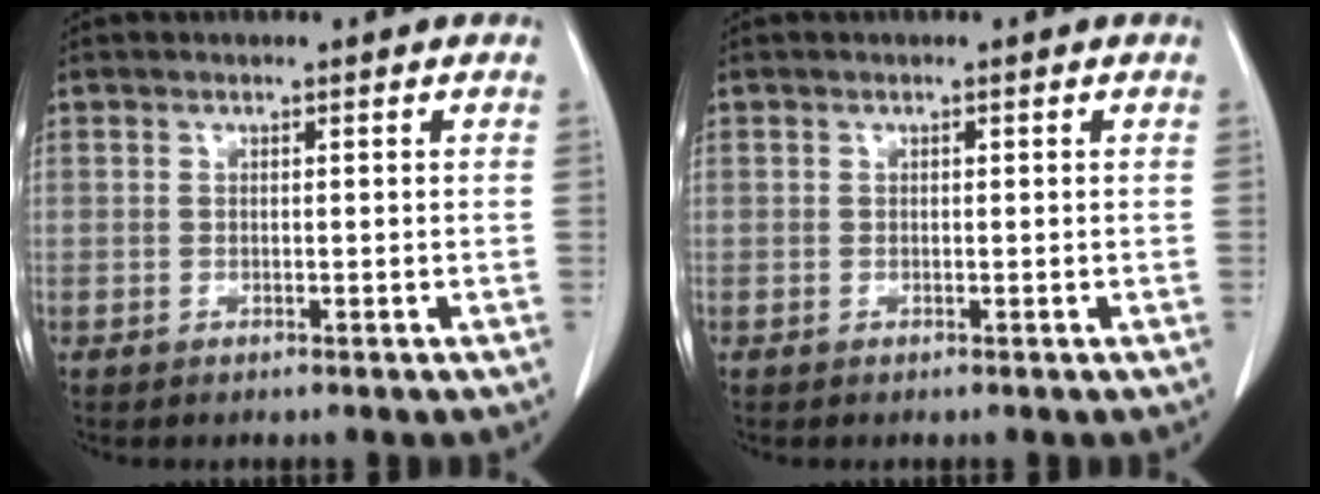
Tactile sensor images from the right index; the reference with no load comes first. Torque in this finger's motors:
{"motor_torque": [0.12, -0.06, 0.03, 0.01]}